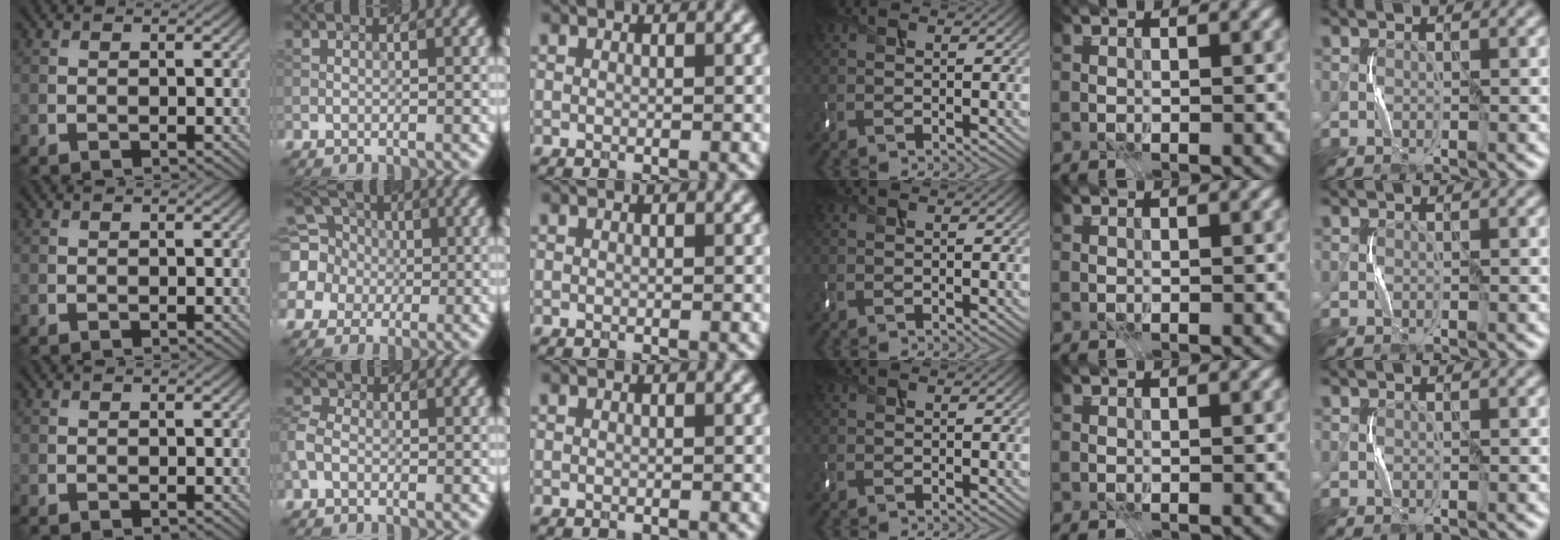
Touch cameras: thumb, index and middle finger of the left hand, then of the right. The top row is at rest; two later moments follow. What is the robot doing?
{"motion": "press", "object": "keyboard"}